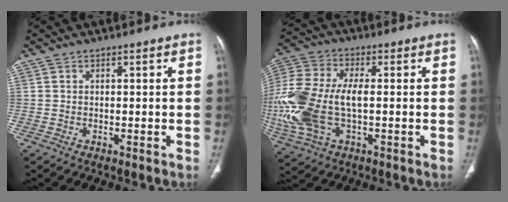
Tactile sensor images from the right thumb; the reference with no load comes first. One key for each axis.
{"total": 19.9, "fx": -1.9, "fy": 10.4, "fz": 16.9, "tx": -0.417, "ty": 0.001, "tz": -0.029}